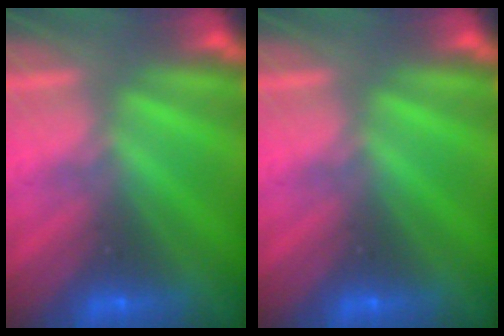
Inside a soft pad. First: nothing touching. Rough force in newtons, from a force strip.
{"total": 0.0}